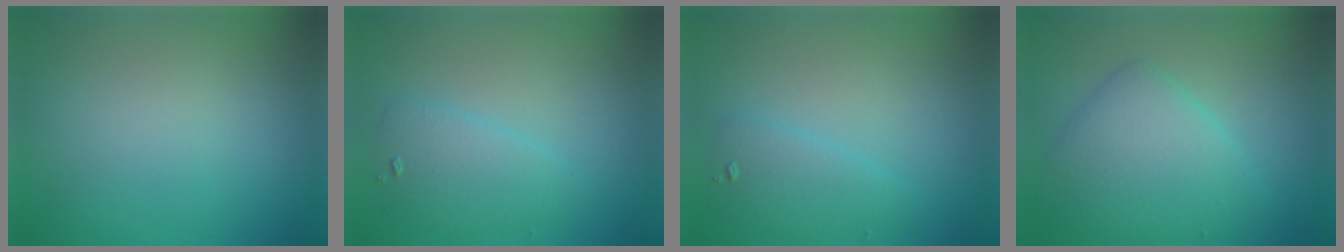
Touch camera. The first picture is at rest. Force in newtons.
{"total": 2.6, "press": 2.6, "slide": 0.2}
{"total": 2.4, "press": 2.4, "slide": 0.1}
{"total": 5.4, "press": 5.4, "slide": 0.2}